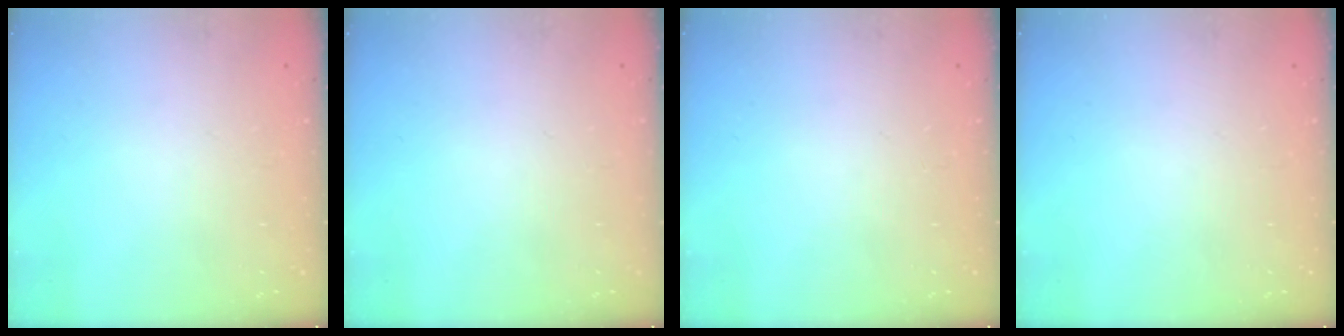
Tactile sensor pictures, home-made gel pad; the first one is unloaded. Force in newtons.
{"total": 0.0}
{"total": 0.0}
{"total": 0.0}